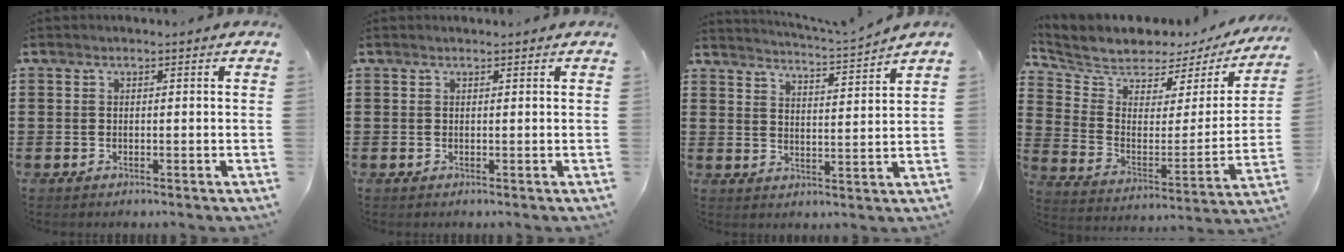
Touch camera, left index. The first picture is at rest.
{"total": 0.0}
{"total": 3.3, "force": [3.1, -1.0, 0.6], "torque": [-0.027, -0.026, 0.048]}
{"total": 4.9, "force": [4.5, 1.8, 0.1], "torque": [-0.042, -0.042, 0.072]}